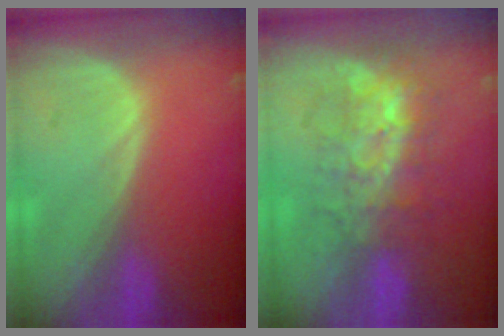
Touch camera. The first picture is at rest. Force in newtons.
{"total": 8.4, "press": 7.6, "slide": 3.5}